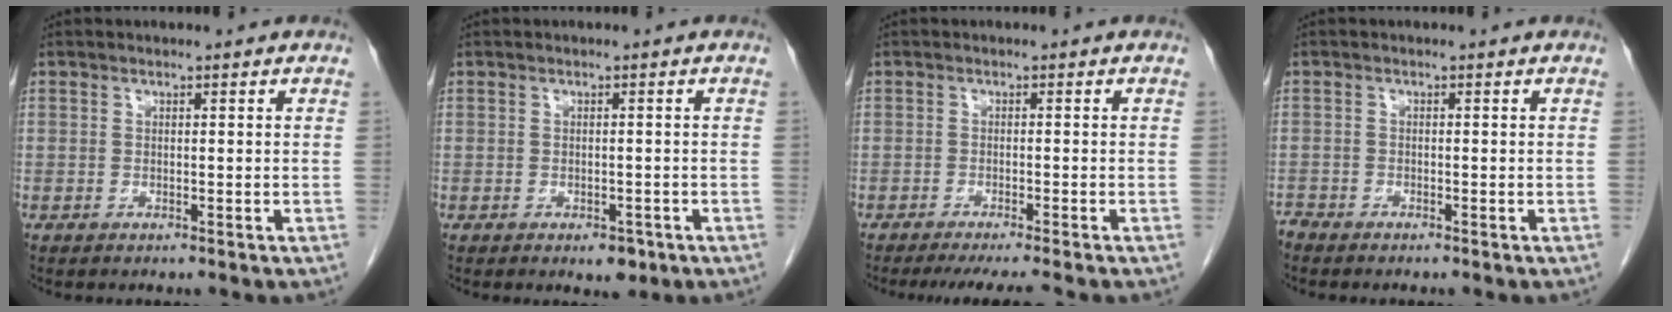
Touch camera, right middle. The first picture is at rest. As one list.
[{"total": 2.5, "force": [-1.4, 1.3, 1.6], "torque": [-0.016, 0.002, -0.010]}, {"total": 7.7, "force": [-6.7, -0.3, 3.8], "torque": [-0.036, -0.017, -0.095]}, {"total": 1.6, "force": [-1.6, 0.3, 0.1], "torque": [-0.003, -0.002, -0.030]}]